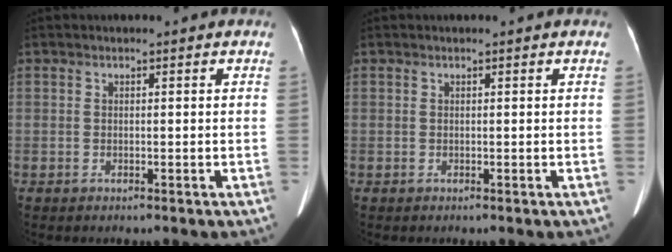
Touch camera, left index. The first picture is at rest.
{"total": 0.0}